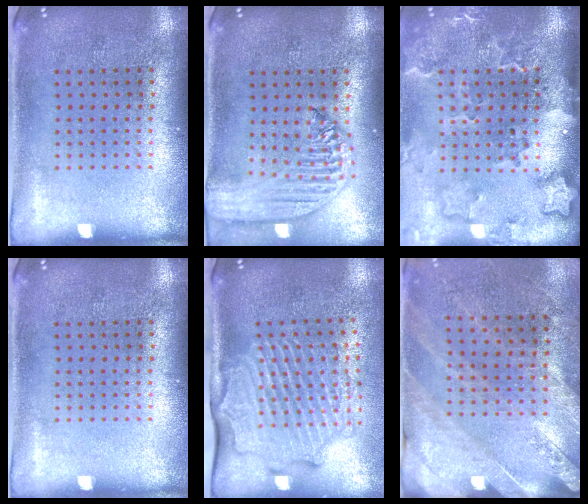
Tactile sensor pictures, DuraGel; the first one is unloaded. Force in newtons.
{"total": 2.5, "press": 2.1, "slide": 1.3}
{"total": 2.9, "press": 2.2, "slide": 1.8}
{"total": 0.0}
{"total": 2.7, "press": 2.2, "slide": 1.7}
{"total": 2.5, "press": 2.3, "slide": 1.0}